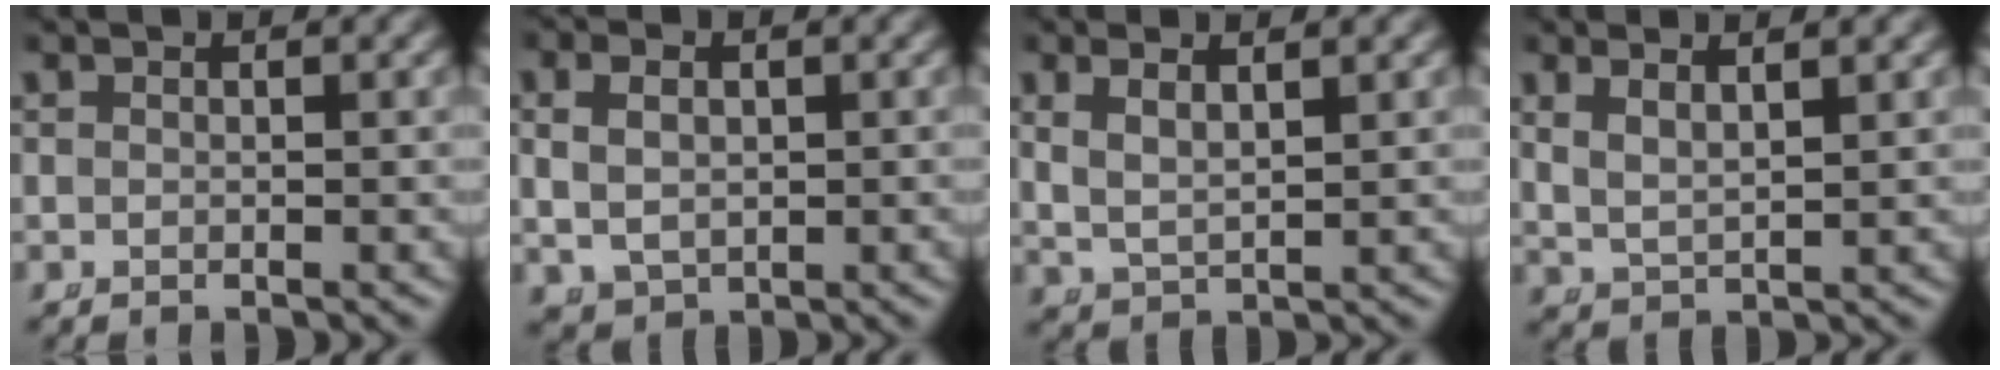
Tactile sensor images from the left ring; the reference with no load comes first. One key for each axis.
{"total": 3.7, "fx": 0.4, "fy": 3.0, "fz": 2.2, "tx": -0.051, "ty": -0.008, "tz": 0.020}
{"total": 3.6, "fx": 1.4, "fy": 2.5, "fz": 2.2, "tx": -0.056, "ty": -0.006, "tz": 0.031}
{"total": 3.6, "fx": 1.9, "fy": 2.0, "fz": 2.3, "tx": -0.050, "ty": -0.002, "tz": 0.039}